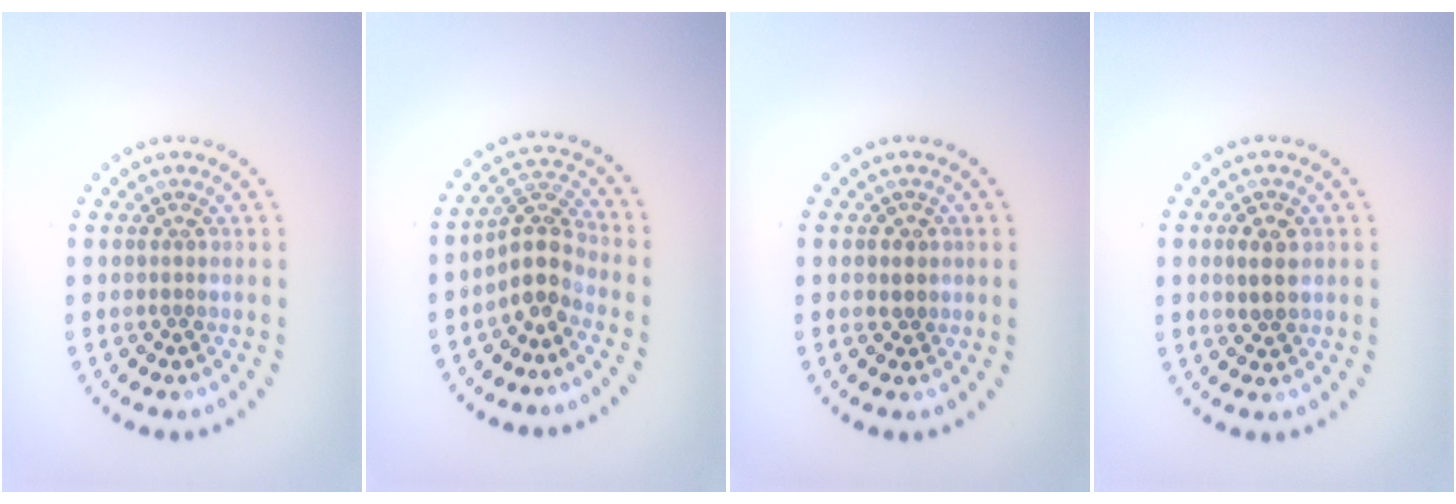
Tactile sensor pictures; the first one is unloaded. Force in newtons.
{"total": 3.5, "press": 2.6, "slide": 2.3}
{"total": 0.9, "press": 0.8, "slide": 0.5}
{"total": 2.1, "press": 2.1, "slide": 0.2}